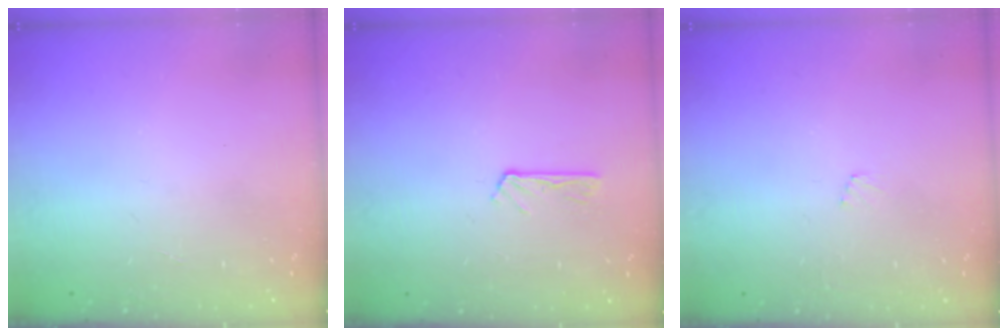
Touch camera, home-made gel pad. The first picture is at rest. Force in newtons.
{"total": 2.6, "press": 2.6, "slide": 0.2}
{"total": 3.6, "press": 3.6, "slide": 0.3}